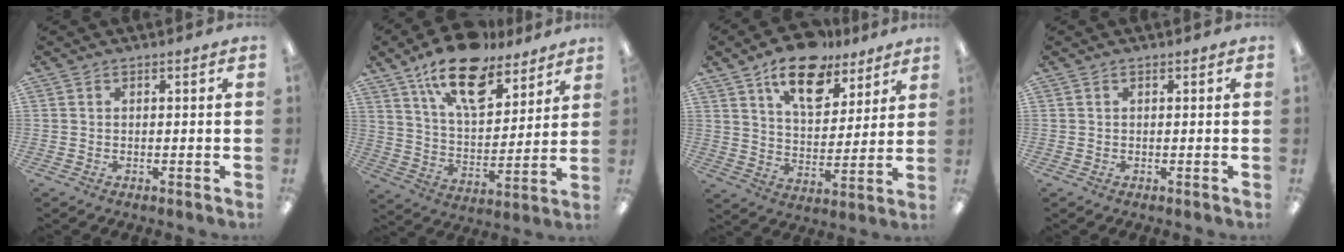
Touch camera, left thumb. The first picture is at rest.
{"total": 18.3, "force": [12.9, 8.4, 9.9], "torque": [-0.163, -0.067, 0.224]}
{"total": 15.7, "force": [10.8, 8.0, 8.1], "torque": [-0.118, -0.056, 0.189]}
{"total": 0.0}